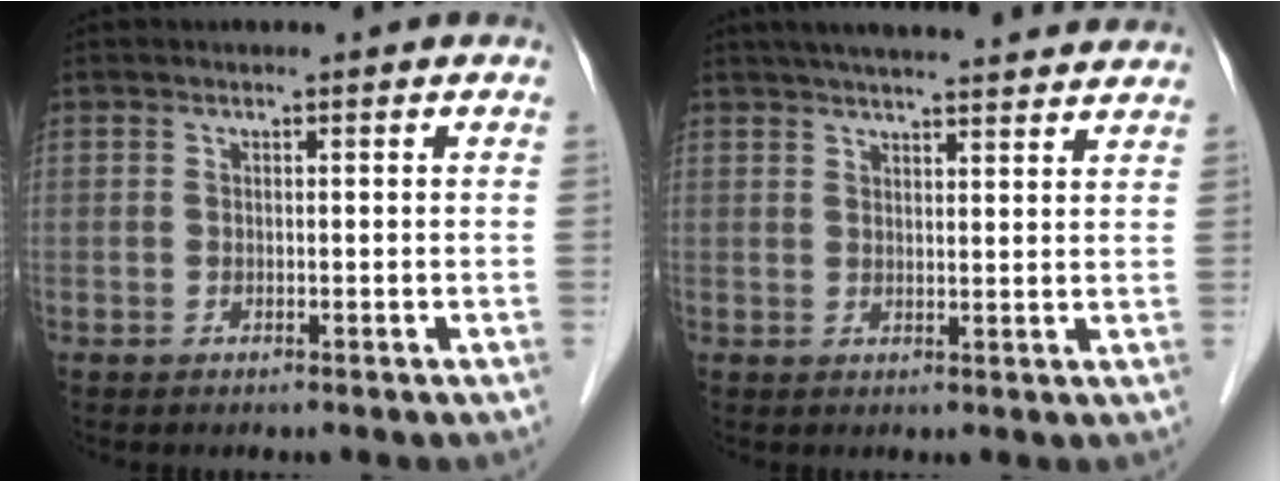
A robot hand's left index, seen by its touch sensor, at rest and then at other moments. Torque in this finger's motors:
{"motor_torque": [0.22, -0.62, 0.44, 0.08]}